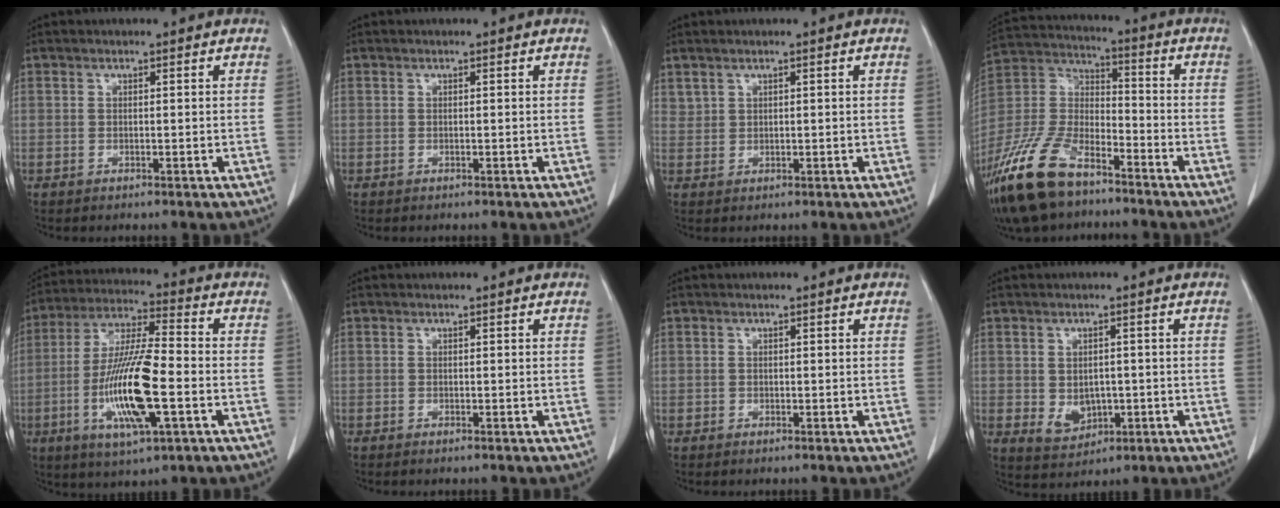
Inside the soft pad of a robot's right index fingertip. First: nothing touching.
{"total": 0.0}
{"total": 1.2, "force": [1.1, 0.6, 0.1], "torque": [0.001, 0.005, 0.021]}
{"total": 16.6, "force": [-11.8, 6.7, 9.6], "torque": [-0.215, -0.003, -0.222]}
{"total": 15.0, "force": [-3.8, 2.2, 14.4], "torque": [-0.289, -0.012, -0.071]}
{"total": 0.0}
{"total": 0.6, "force": [-0.1, 0.6, -0.1], "torque": [0.007, 0.006, -0.005]}
{"total": 4.5, "force": [-0.5, 3.4, 2.9], "torque": [-0.049, -0.002, 0.007]}